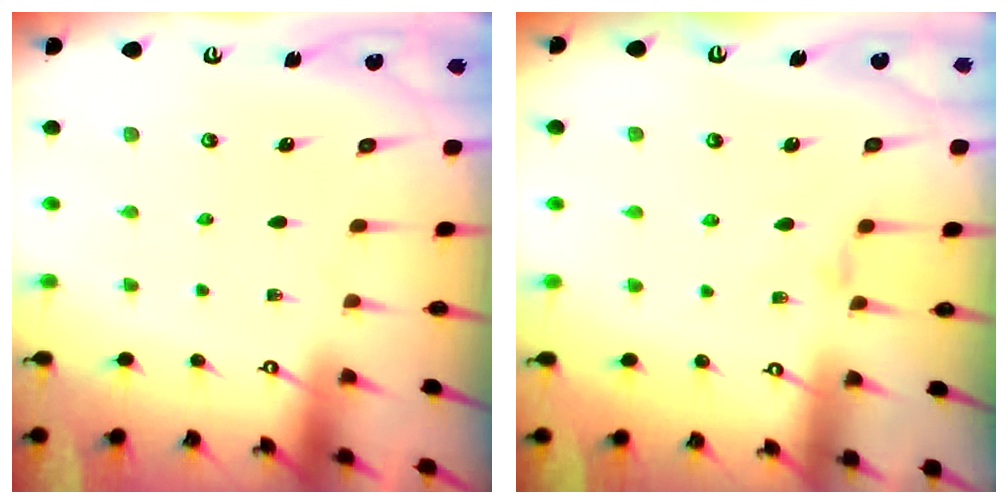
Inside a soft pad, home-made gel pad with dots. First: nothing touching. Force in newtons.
{"total": 2.4, "press": 2.4, "slide": 0.4}